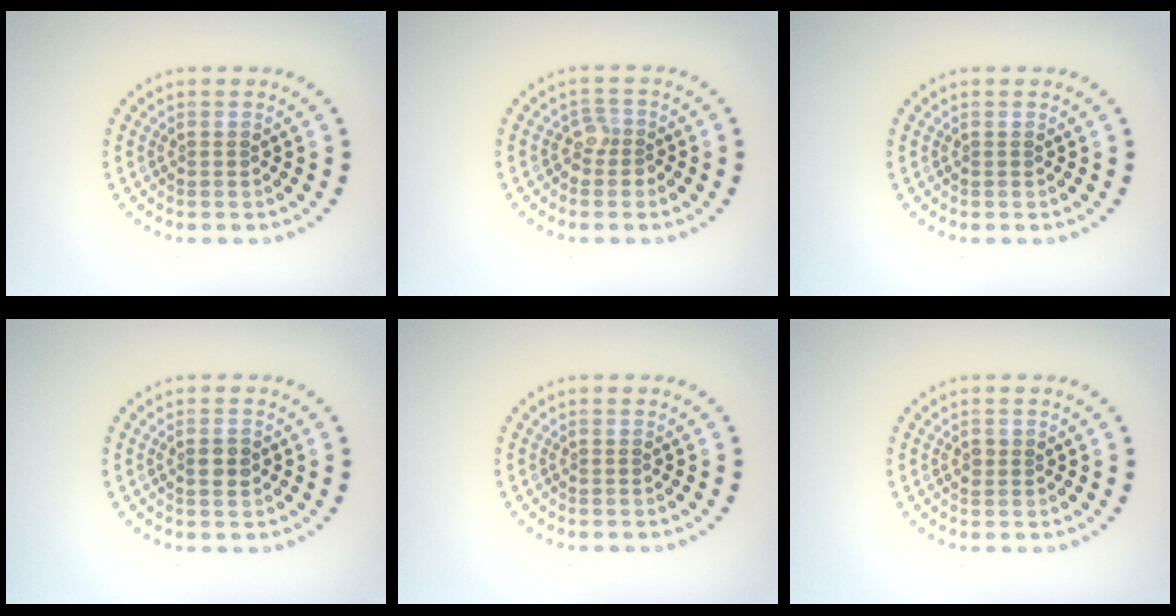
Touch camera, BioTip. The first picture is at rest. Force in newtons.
{"total": 1.7, "press": 1.4, "slide": 1.0}
{"total": 0.0}
{"total": 1.5, "press": 1.4, "slide": 0.3}
{"total": 0.0}
{"total": 1.0, "press": 1.0, "slide": 0.1}